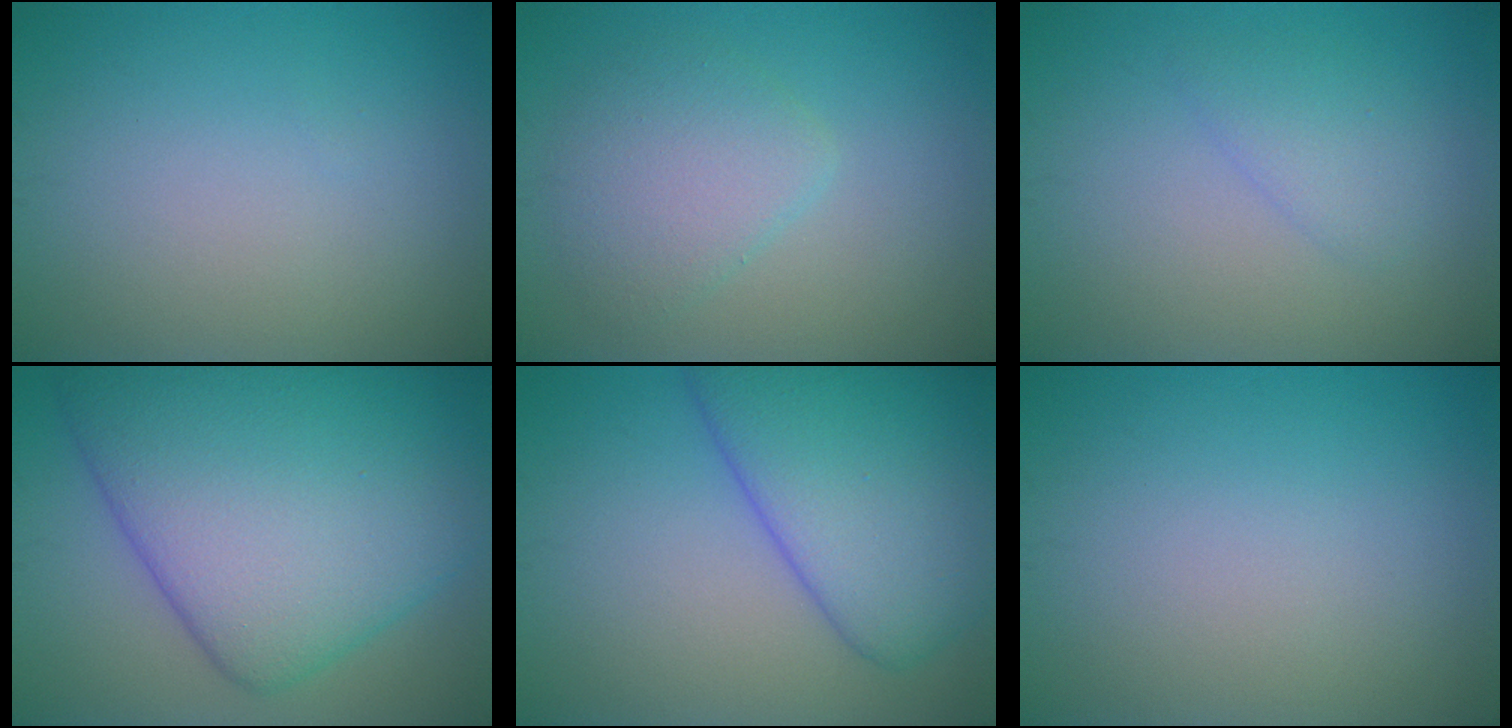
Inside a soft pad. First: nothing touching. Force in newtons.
{"total": 3.3, "press": 3.3, "slide": 0.2}
{"total": 1.9, "press": 1.9, "slide": 0.1}
{"total": 14.2, "press": 14.2, "slide": 0.2}
{"total": 9.0, "press": 9.0, "slide": 0.6}
{"total": 0.0}